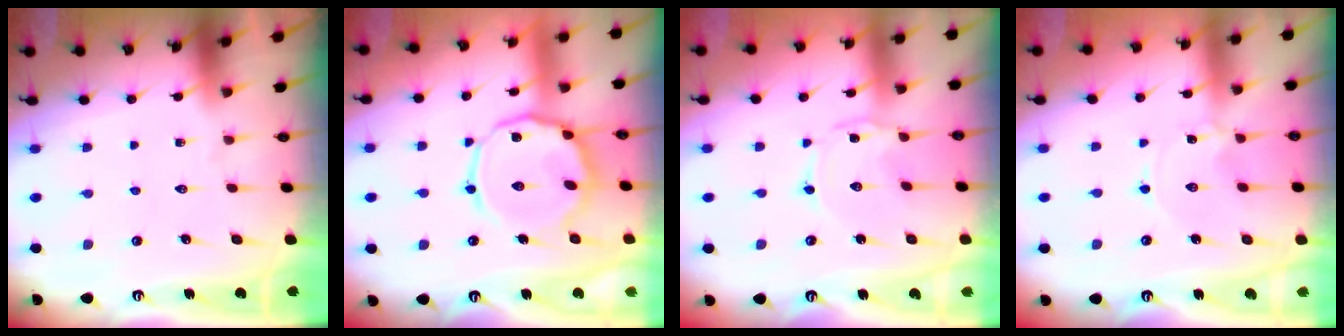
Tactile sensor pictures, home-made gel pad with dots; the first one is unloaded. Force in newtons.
{"total": 13.3, "press": 13.3, "slide": 1.2}
{"total": 0.8, "press": 0.8, "slide": 0.2}
{"total": 0.0}